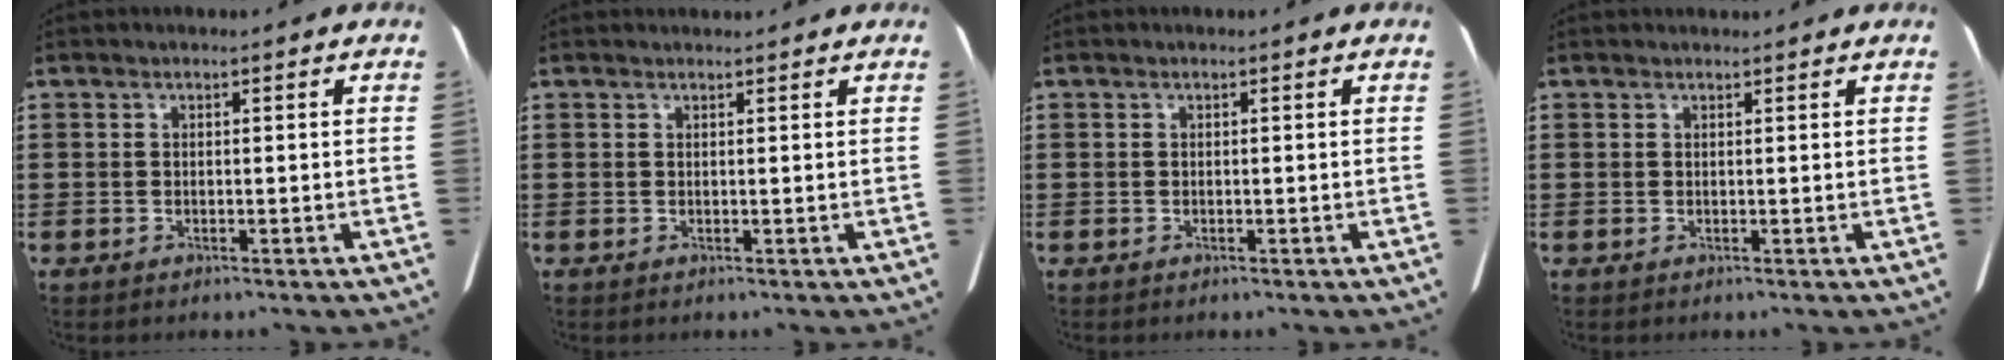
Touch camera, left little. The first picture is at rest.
{"total": 0.7, "force": [0.7, 0.1, 0.1], "torque": [0.006, -0.001, 0.010]}
{"total": 0.0}
{"total": 0.6, "force": [0.6, 0.1, 0.1], "torque": [0.006, -0.001, 0.008]}